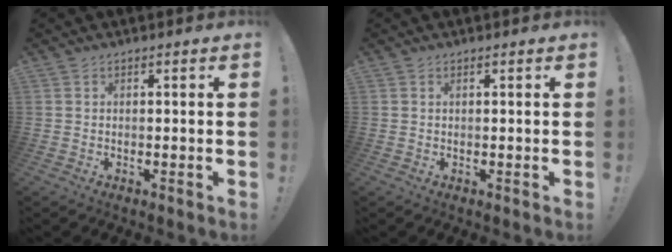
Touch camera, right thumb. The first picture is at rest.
{"total": 0.0}